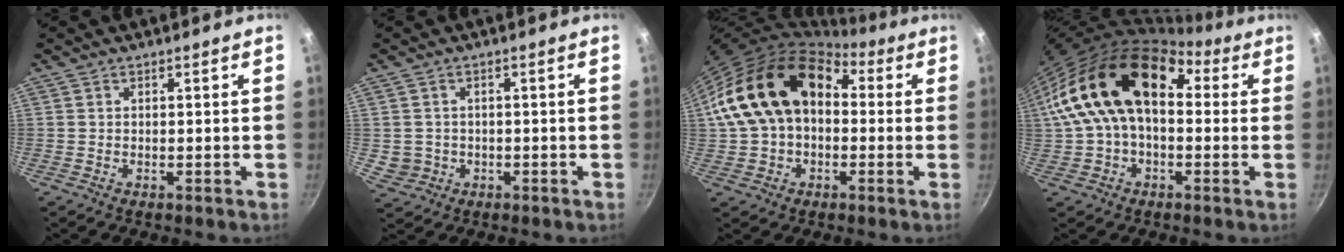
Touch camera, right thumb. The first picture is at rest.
{"total": 3.9, "force": [-0.4, 3.7, 1.1], "torque": [-0.009, 0.012, 0.007]}
{"total": 19.8, "force": [2.5, 14.0, 13.8], "torque": [-0.221, 0.049, 0.036]}
{"total": 21.4, "force": [3.1, 13.6, 16.2], "torque": [-0.276, 0.048, 0.041]}